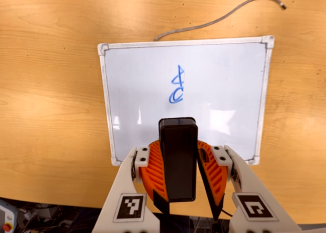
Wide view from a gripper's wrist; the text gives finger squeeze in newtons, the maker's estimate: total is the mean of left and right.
{"total": 9.4, "left": 9.4, "right": 9.3}